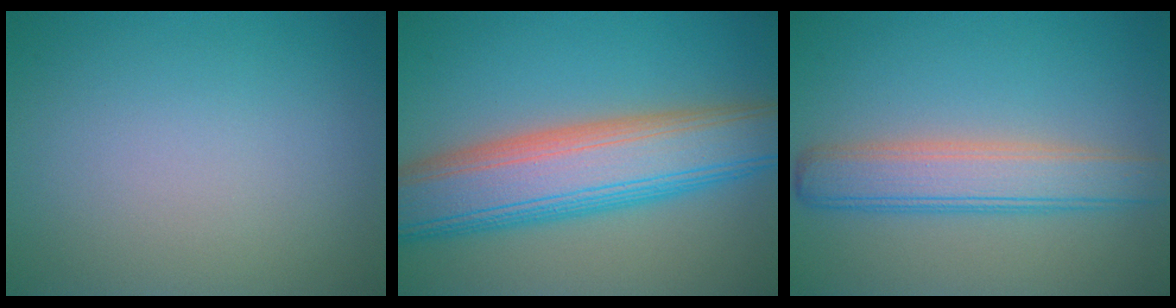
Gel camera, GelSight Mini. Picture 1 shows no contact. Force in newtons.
{"total": 10.3, "press": 10.3, "slide": 0.6}
{"total": 5.0, "press": 5.0, "slide": 0.1}